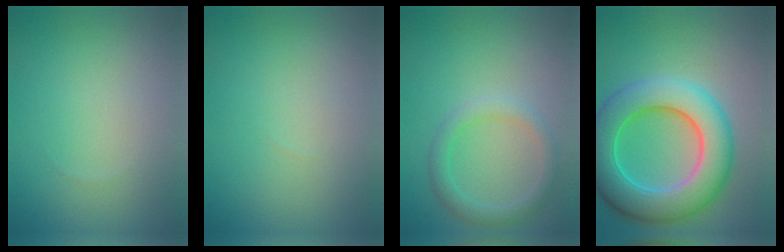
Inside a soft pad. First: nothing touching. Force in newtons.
{"total": 0.0}
{"total": 2.3, "press": 2.3, "slide": 0.1}
{"total": 9.6, "press": 9.6, "slide": 0.5}